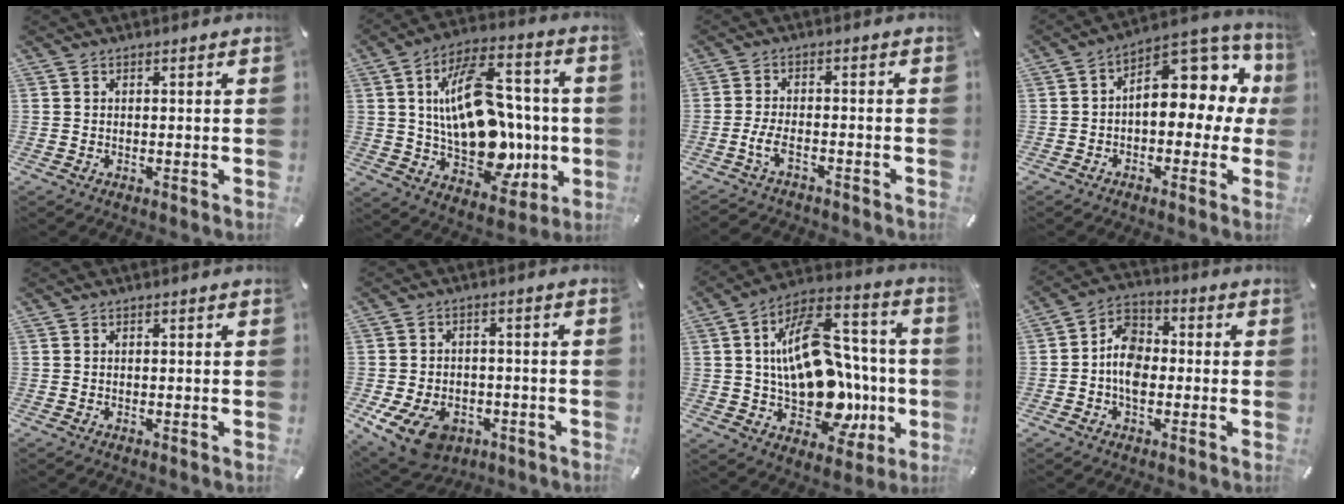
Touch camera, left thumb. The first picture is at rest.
{"total": 23.1, "force": [1.1, 13.9, 18.4], "torque": [-0.306, -0.009, 0.020]}
{"total": 4.9, "force": [-2.8, 2.1, 3.4], "torque": [-0.075, 0.010, -0.055]}
{"total": 13.4, "force": [4.2, 8.0, 10.0], "torque": [-0.123, -0.042, 0.068]}
{"total": 0.0}
{"total": 10.7, "force": [-5.2, 7.2, 6.0], "torque": [-0.130, 0.029, -0.092]}
{"total": 25.7, "force": [-0.5, 16.2, 19.9], "torque": [-0.340, -0.009, 0.001]}
{"total": 7.9, "force": [-1.7, 5.8, 5.1], "torque": [-0.110, 0.020, -0.031]}